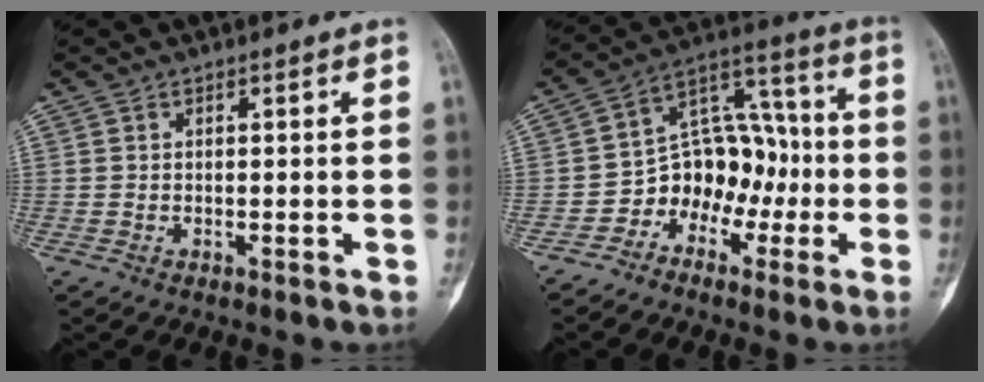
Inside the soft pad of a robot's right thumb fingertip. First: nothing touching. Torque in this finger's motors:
{"motor_torque": [0.18, 0.04, 0.54, -0.54, 0.02]}